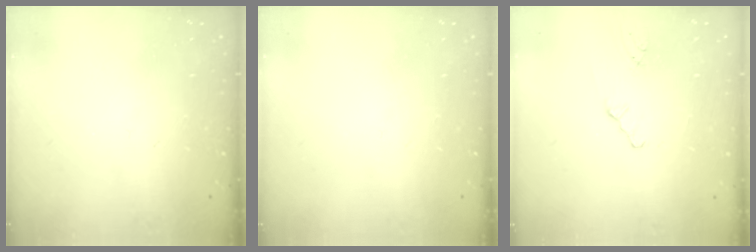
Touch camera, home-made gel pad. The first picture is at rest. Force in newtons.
{"total": 0.0}
{"total": 1.0, "press": 0.9, "slide": 0.3}